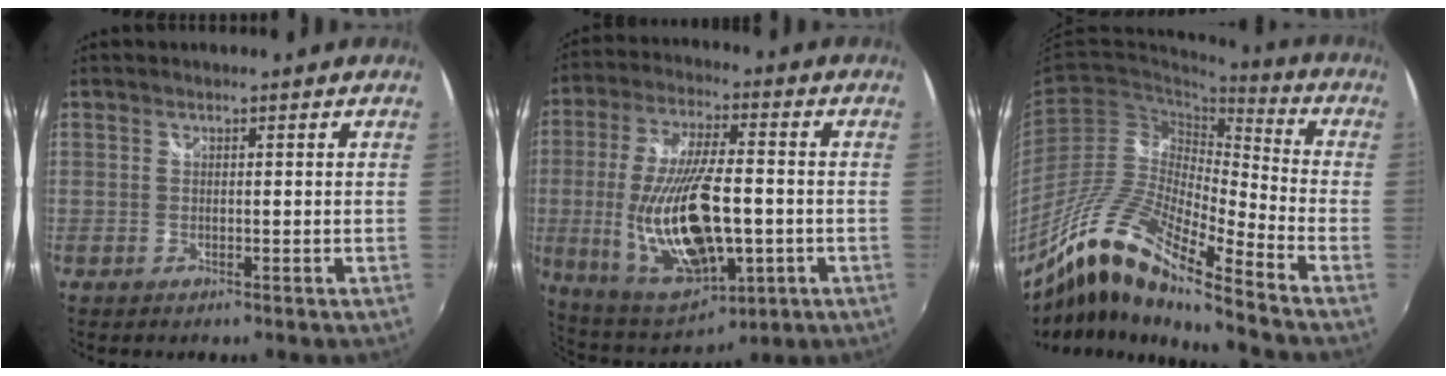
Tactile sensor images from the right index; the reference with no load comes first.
{"total": 22.4, "force": [-3.8, 9.6, 19.9], "torque": [-0.405, -0.030, -0.043]}
{"total": 15.6, "force": [-11.7, 1.6, 10.2], "torque": [-0.187, -0.002, -0.240]}